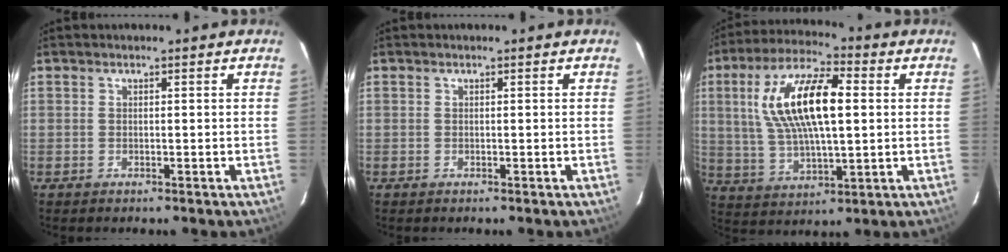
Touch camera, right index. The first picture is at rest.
{"total": 0.0}
{"total": 17.1, "force": [3.4, 6.3, 15.5], "torque": [-0.298, 0.018, 0.065]}